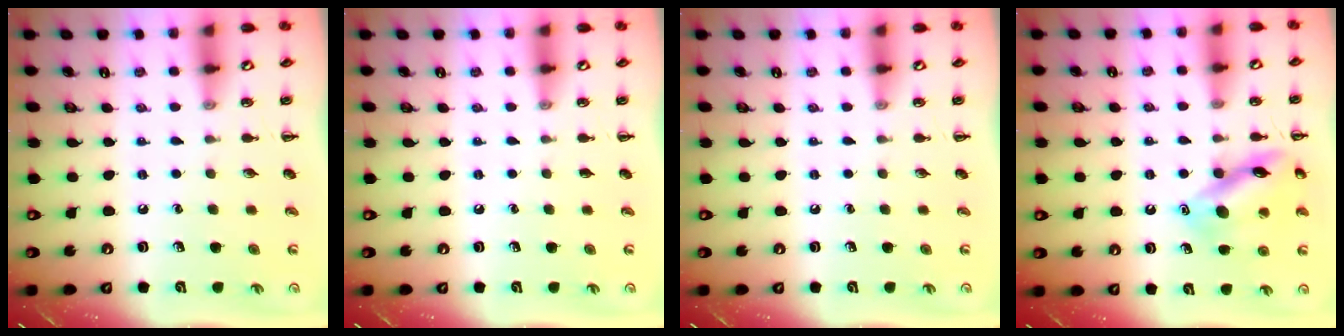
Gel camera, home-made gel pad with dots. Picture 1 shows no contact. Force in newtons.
{"total": 0.0}
{"total": 0.0}
{"total": 14.2, "press": 14.2, "slide": 1.1}